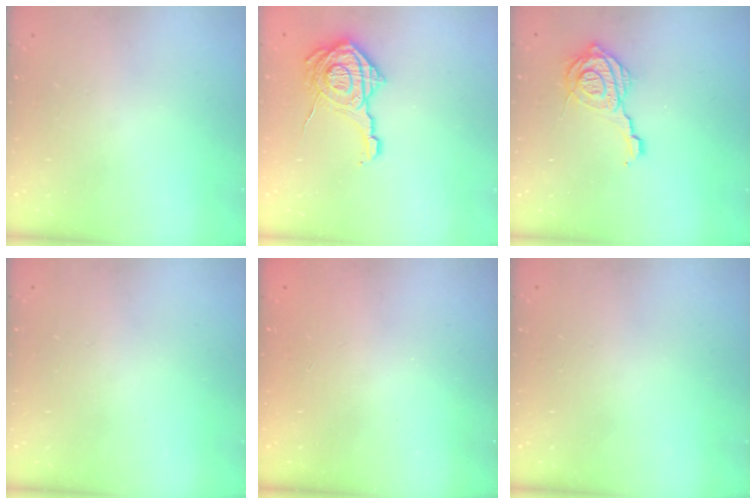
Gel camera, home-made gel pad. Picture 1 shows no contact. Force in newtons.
{"total": 18.4, "press": 18.3, "slide": 1.1}
{"total": 14.4, "press": 14.3, "slide": 1.9}
{"total": 0.0}
{"total": 2.3, "press": 2.2, "slide": 0.7}
{"total": 0.0}